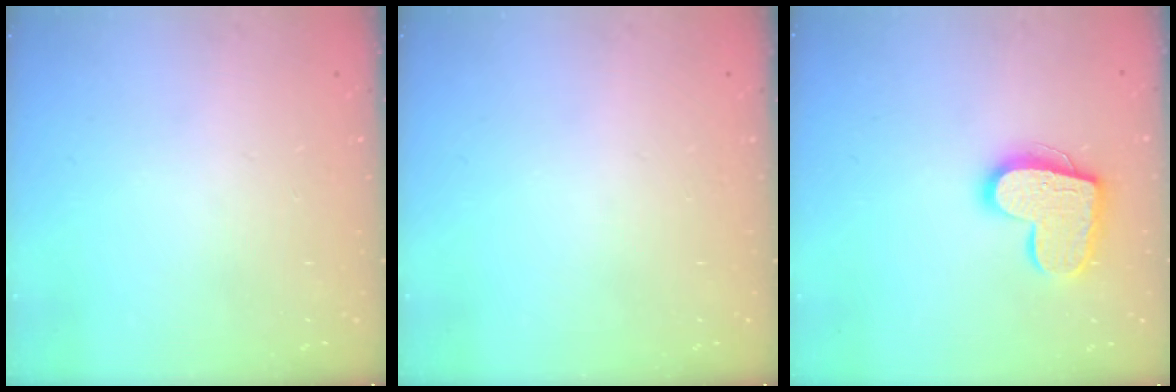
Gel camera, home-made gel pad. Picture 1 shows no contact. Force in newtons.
{"total": 0.0}
{"total": 16.1, "press": 16.1, "slide": 0.9}